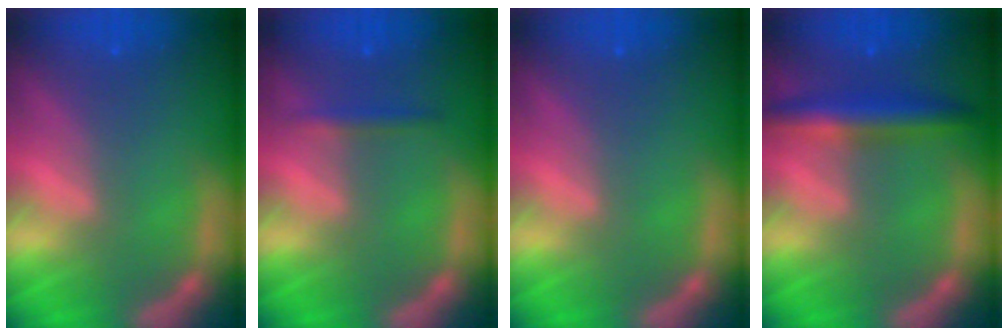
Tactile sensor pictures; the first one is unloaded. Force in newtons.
{"total": 1.4}
{"total": 0.0}
{"total": 4.5}